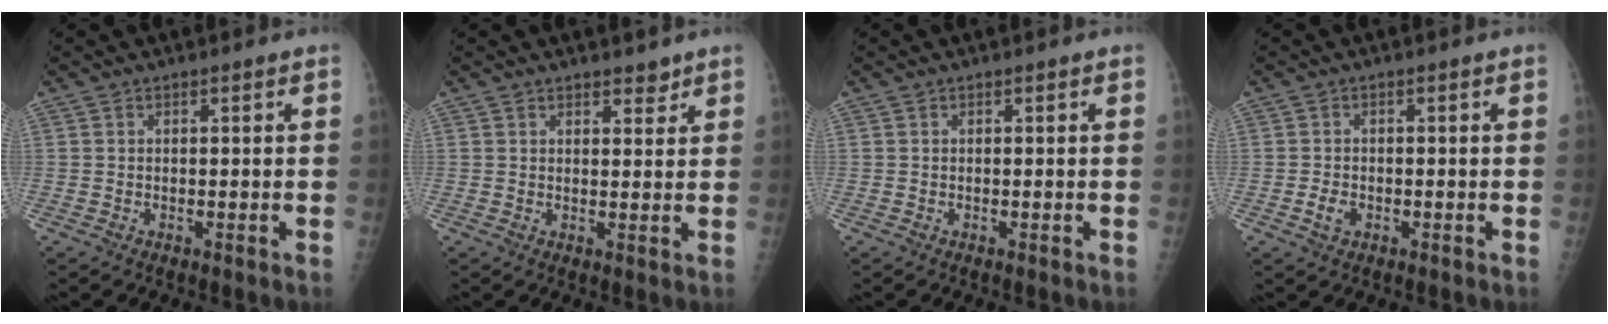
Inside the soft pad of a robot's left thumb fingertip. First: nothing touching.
{"total": 2.6, "force": [2.1, 1.2, 1.0], "torque": [0.002, -0.013, 0.028]}
{"total": 0.0}
{"total": 2.4, "force": [-0.8, 1.7, 1.4], "torque": [-0.023, 0.003, -0.014]}